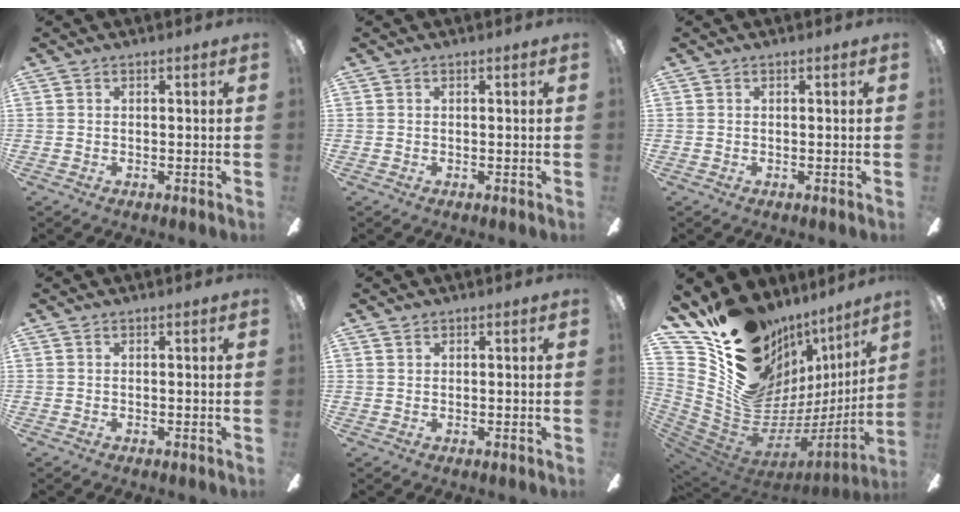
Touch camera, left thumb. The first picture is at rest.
{"total": 0.0}
{"total": 0.0}
{"total": 0.0}
{"total": 0.8, "force": [0.5, 0.6, 0.2], "torque": [-0.004, 0.003, 0.010]}
{"total": 19.1, "force": [11.0, 13.4, 7.9], "torque": [-0.101, -0.113, 0.238]}